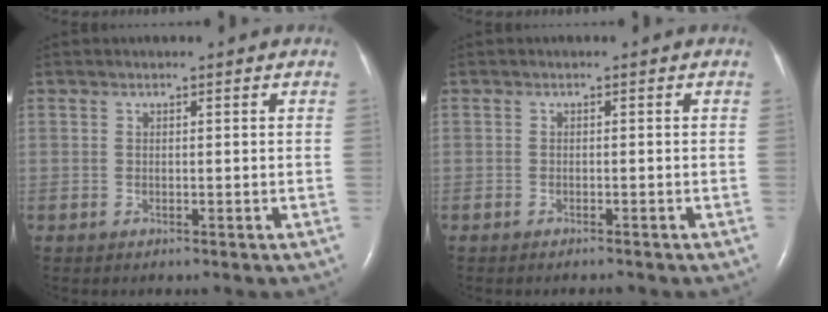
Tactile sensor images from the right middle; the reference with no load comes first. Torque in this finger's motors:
{"motor_torque": [-0.09, 0.03, 0.05, -0.01]}